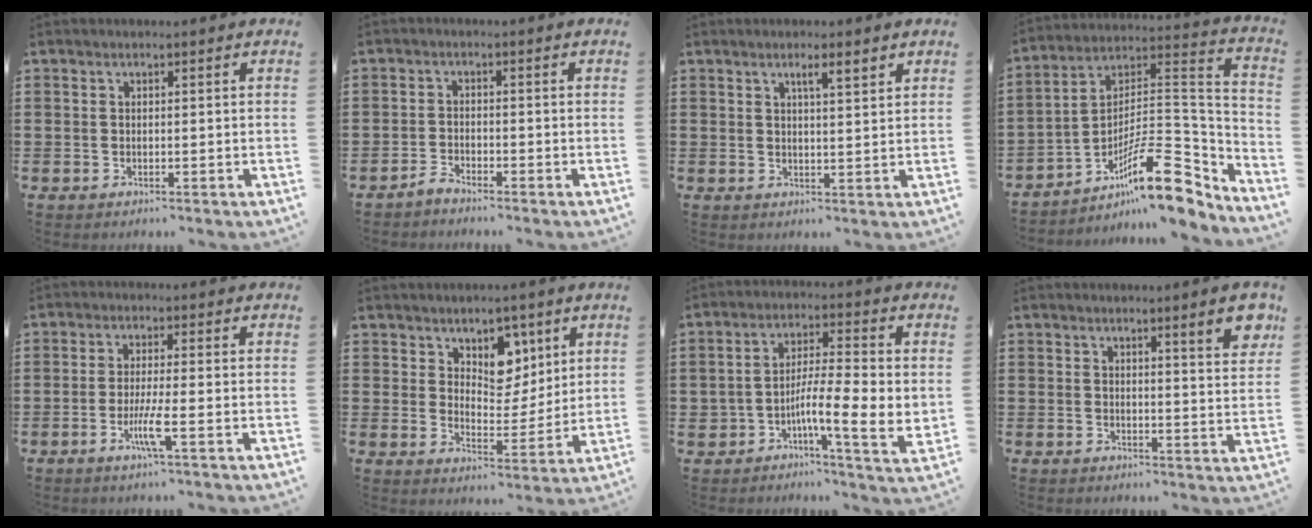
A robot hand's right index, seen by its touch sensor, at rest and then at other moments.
{"total": 2.0, "force": [-2.0, 0.0, 0.0], "torque": [-0.007, 0.004, -0.040]}
{"total": 2.7, "force": [1.4, 0.2, 2.2], "torque": [-0.039, -0.003, 0.020]}
{"total": 16.4, "force": [-10.1, 5.1, 11.9], "torque": [-0.177, 0.026, -0.175]}
{"total": 4.8, "force": [-1.9, 0.1, 4.4], "torque": [-0.087, -0.016, -0.037]}
{"total": 6.0, "force": [4.1, 4.2, 1.3], "torque": [-0.030, -0.016, 0.068]}
{"total": 8.8, "force": [-1.8, 2.5, 8.2], "torque": [-0.129, -0.007, -0.032]}
{"total": 4.9, "force": [3.0, 0.3, 3.9], "torque": [-0.058, -0.008, 0.046]}